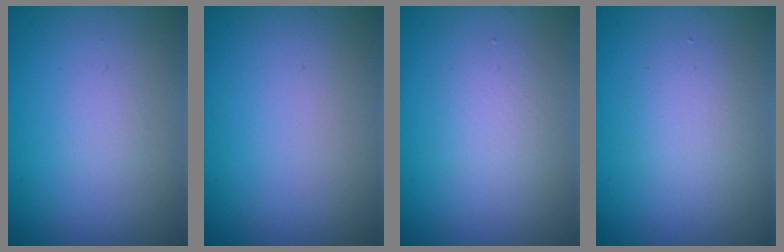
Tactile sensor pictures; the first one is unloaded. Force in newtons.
{"total": 0.0}
{"total": 2.0, "press": 2.0, "slide": 0.1}
{"total": 2.2, "press": 2.2, "slide": 0.1}